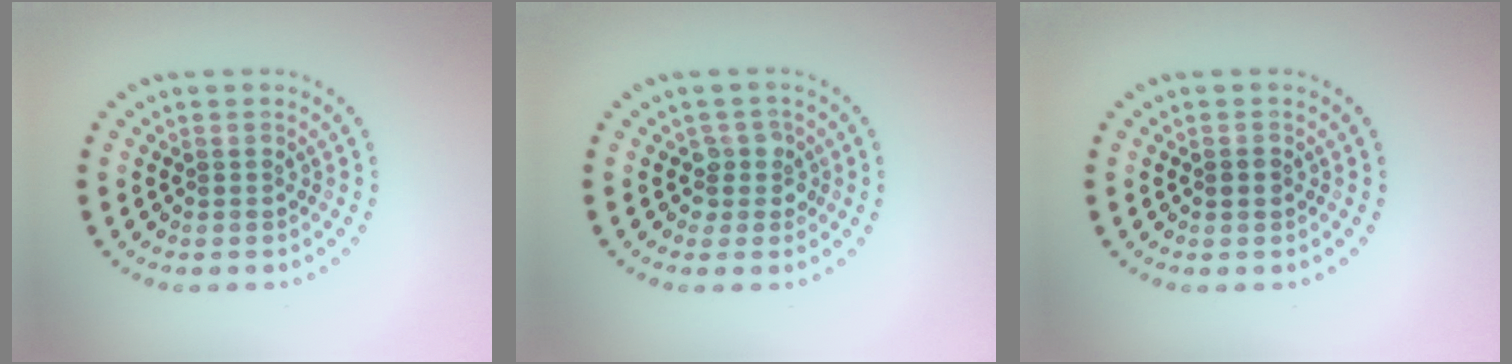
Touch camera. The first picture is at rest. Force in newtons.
{"total": 2.1, "press": 1.7, "slide": 1.3}
{"total": 1.2, "press": 1.2, "slide": 0.2}